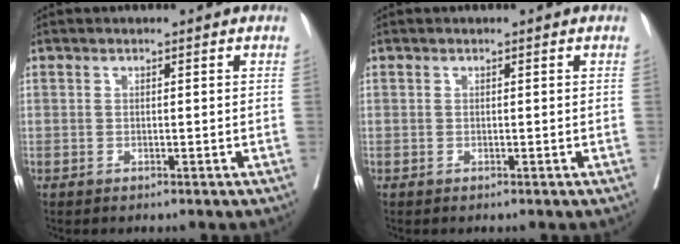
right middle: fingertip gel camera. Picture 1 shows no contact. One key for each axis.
{"total": 0.0}